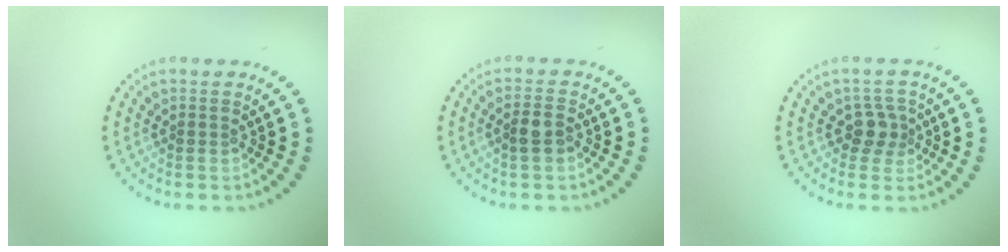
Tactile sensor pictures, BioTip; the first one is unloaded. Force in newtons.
{"total": 1.8, "press": 1.8, "slide": 0.5}
{"total": 2.2, "press": 1.8, "slide": 1.4}